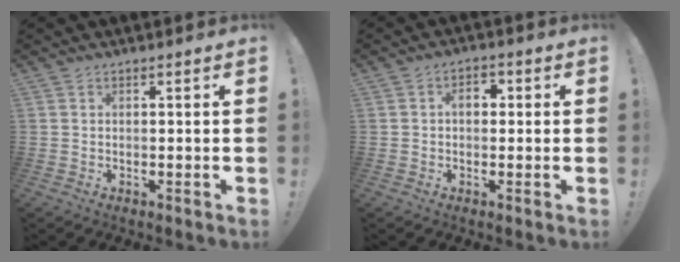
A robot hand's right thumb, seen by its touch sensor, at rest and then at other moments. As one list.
[{"total": 4.1, "force": [0.4, 2.7, 3.1], "torque": [-0.040, 0.004, -0.001]}]